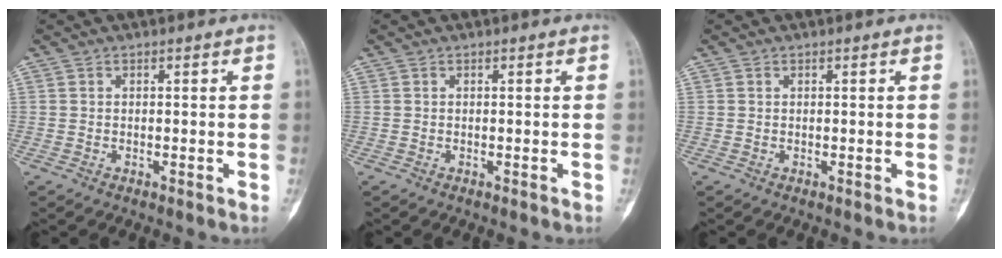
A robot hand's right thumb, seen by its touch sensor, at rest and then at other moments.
{"total": 0.0}
{"total": 0.0}